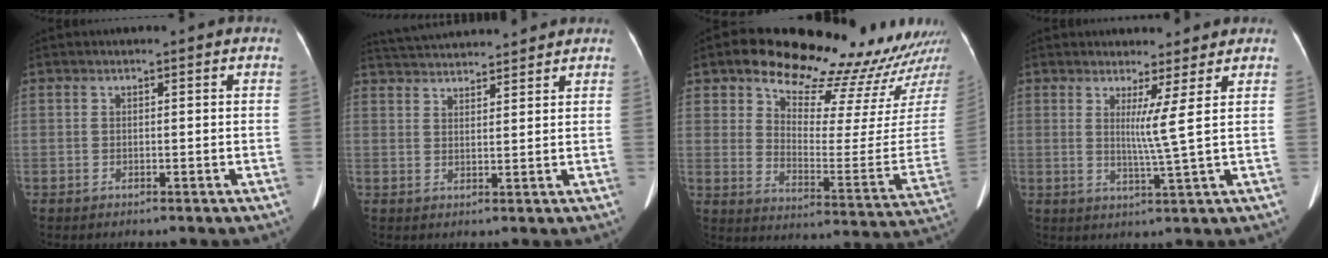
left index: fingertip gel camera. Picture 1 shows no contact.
{"total": 12.0, "force": [11.3, 1.1, 3.8], "torque": [-0.071, 0.027, 0.173]}
{"total": 21.7, "force": [20.0, 3.5, 7.6], "torque": [-0.105, -0.099, 0.254]}
{"total": 3.5, "force": [0.9, -1.5, 2.9], "torque": [-0.052, -0.022, 0.028]}